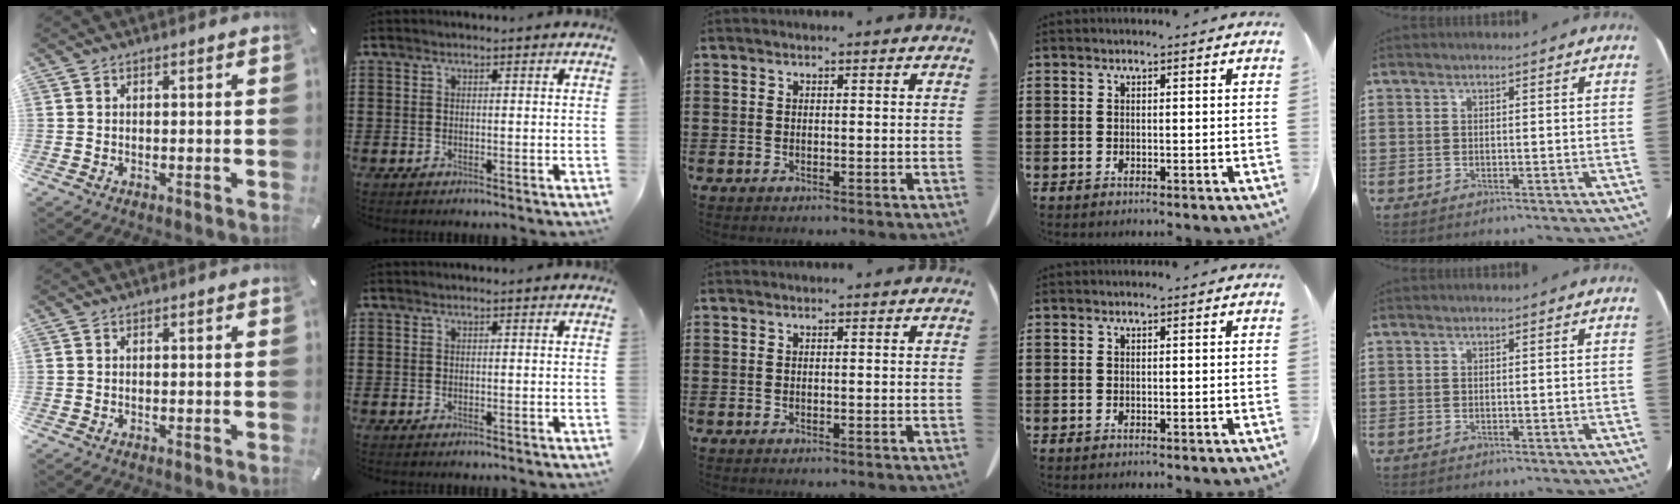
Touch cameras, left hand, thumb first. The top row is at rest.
{}